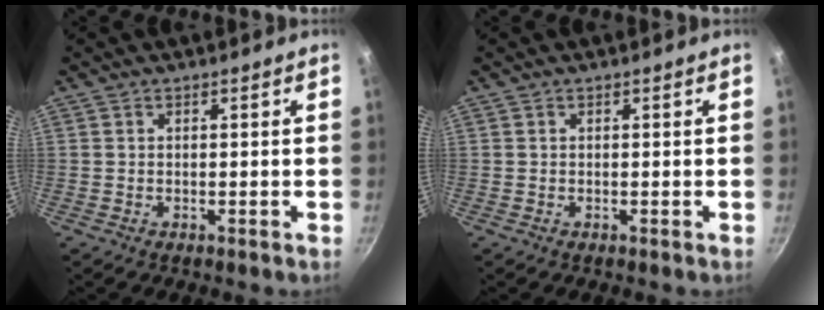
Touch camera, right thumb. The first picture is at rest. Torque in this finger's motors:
{"motor_torque": [0.00, 0.00, 0.01, -0.01, 0.00]}